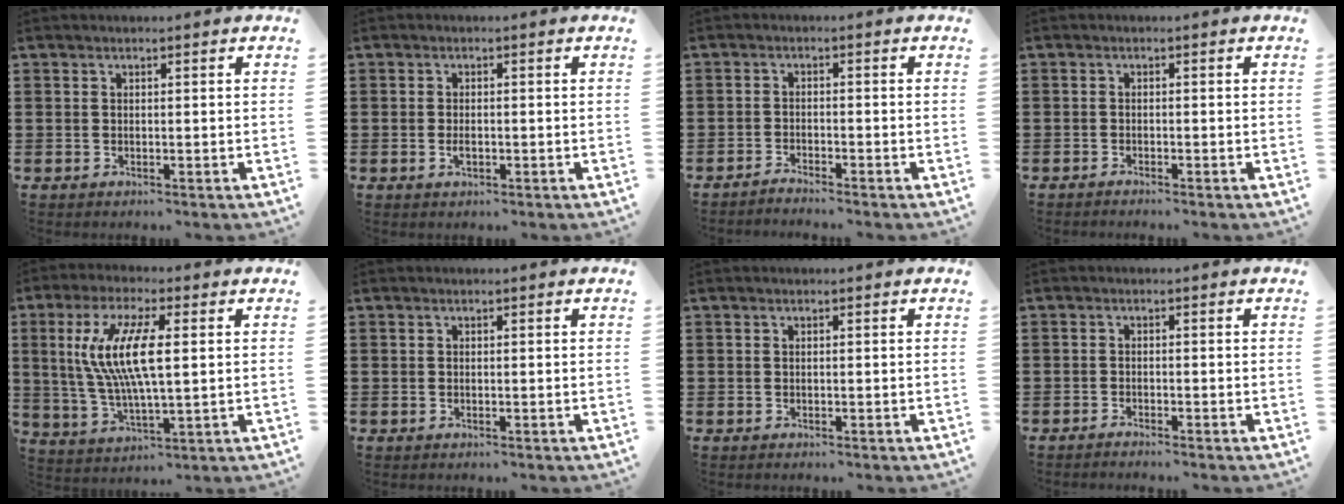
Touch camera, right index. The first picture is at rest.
{"total": 1.4, "force": [-0.4, 0.7, 1.2], "torque": [-0.023, -0.001, -0.007]}
{"total": 1.9, "force": [-1.9, -0.2, -0.1], "torque": [-0.001, 0.004, -0.039]}
{"total": 1.0, "force": [-1.0, -0.1, -0.1], "torque": [0.000, -0.002, -0.020]}
{"total": 10.9, "force": [1.8, 3.1, 10.2], "torque": [-0.222, -0.001, 0.023]}
{"total": 0.0}
{"total": 0.0}
{"total": 1.2, "force": [-1.2, -0.2, -0.1], "torque": [0.000, 0.000, -0.025]}